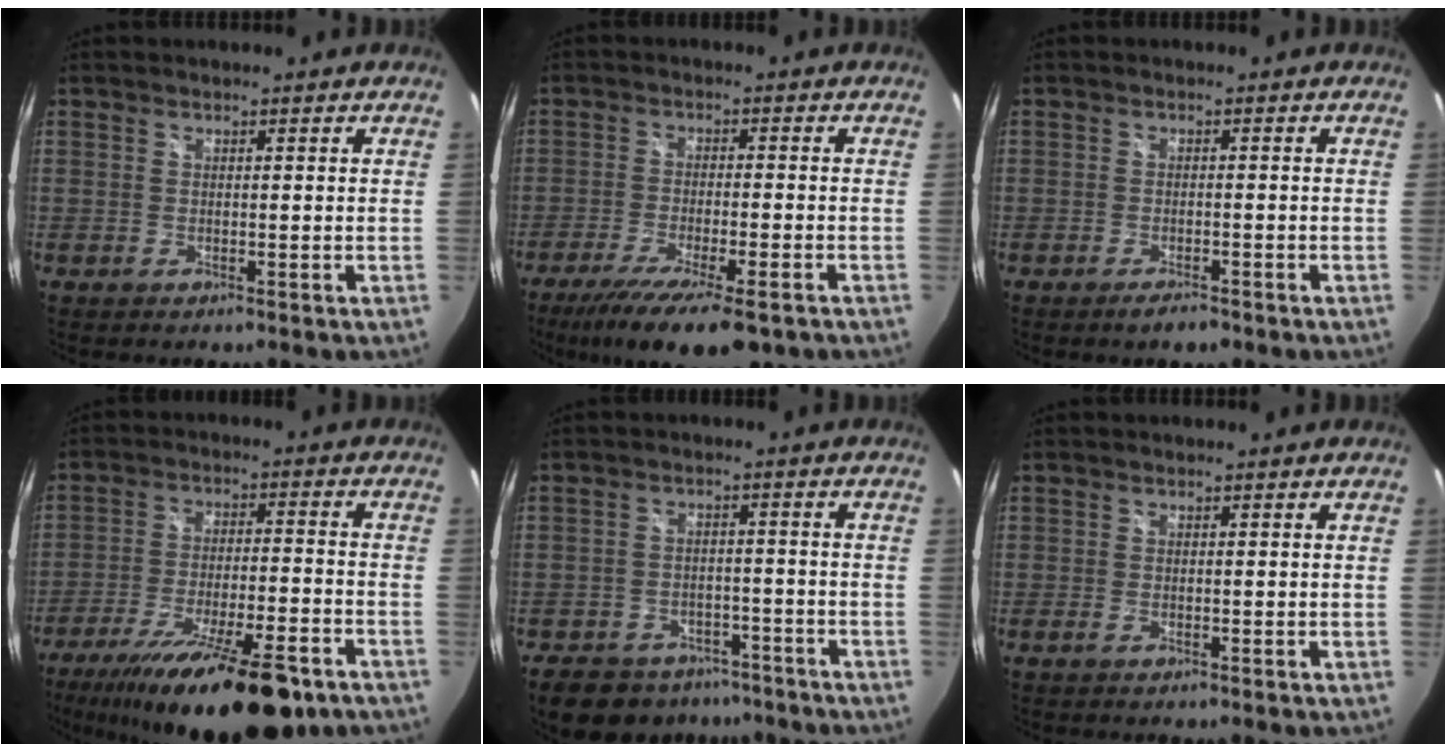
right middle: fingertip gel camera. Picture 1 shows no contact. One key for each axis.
{"total": 14.6, "fx": -10.4, "fy": 3.3, "fz": 9.7, "tx": -0.192, "ty": -0.048, "tz": -0.167}
{"total": 2.7, "fx": -2.1, "fy": 0.8, "fz": 1.6, "tx": -0.035, "ty": -0.002, "tz": -0.034}
{"total": 21.6, "fx": -15.3, "fy": 5.4, "fz": 14.4, "tx": -0.250, "ty": -0.042, "tz": -0.232}
{"total": 13.2, "fx": -9.6, "fy": 7.6, "fz": 4.9, "tx": -0.116, "ty": 0.008, "tz": -0.125}
{"total": 0.6, "fx": -0.2, "fy": 0.1, "fz": 0.5, "tx": -0.011, "ty": -0.001, "tz": -0.007}